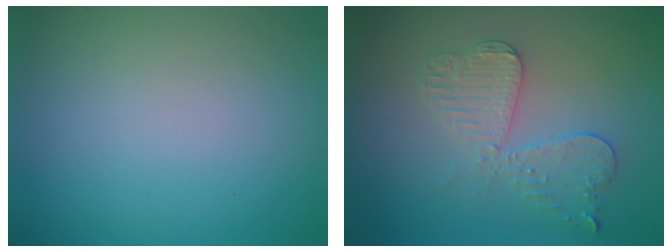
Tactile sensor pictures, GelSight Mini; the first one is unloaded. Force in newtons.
{"total": 4.0, "press": 3.4, "slide": 2.0}